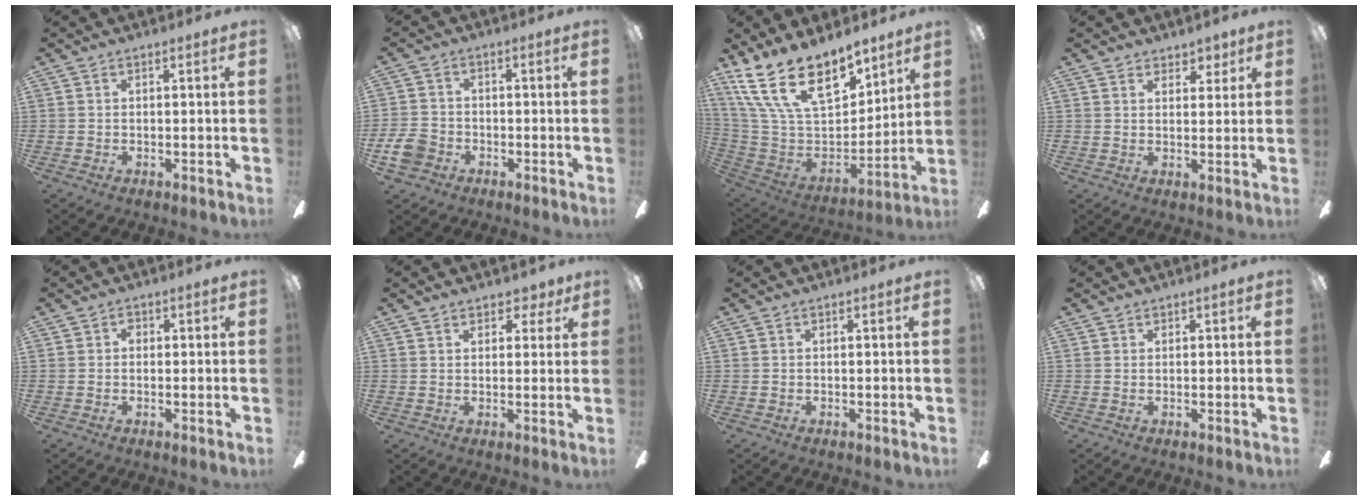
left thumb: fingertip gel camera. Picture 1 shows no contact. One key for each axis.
{"total": 6.2, "fx": -2.8, "fy": 4.9, "fz": 2.7, "tx": -0.067, "ty": 0.019, "tz": -0.052}
{"total": 22.0, "fx": 14.0, "fy": 11.0, "fz": 12.9, "tx": -0.244, "ty": -0.092, "tz": 0.257}
{"total": 3.8, "fx": 3.0, "fy": 2.1, "fz": 0.8, "tx": 0.000, "ty": -0.013, "tz": 0.051}
{"total": 1.3, "fx": -0.1, "fy": 1.2, "fz": 0.6, "tx": -0.003, "ty": 0.004, "tz": -0.005}
{"total": 3.6, "fx": 2.5, "fy": 2.2, "fz": 1.3, "tx": -0.009, "ty": -0.004, "tz": 0.042}
{"total": 0.0}
{"total": 0.8, "fx": 0.7, "fy": 0.4, "fz": 0.0, "tx": 0.008, "ty": -0.003, "tz": 0.011}